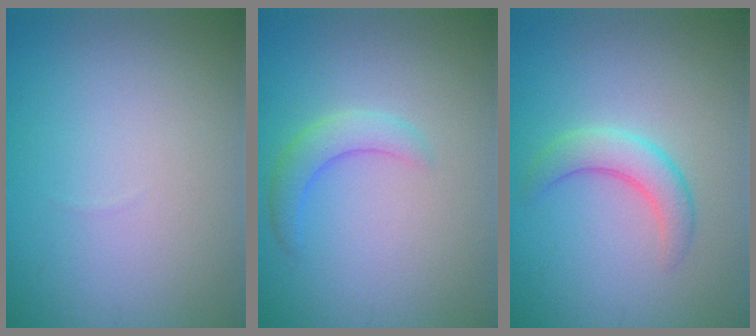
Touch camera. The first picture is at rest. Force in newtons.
{"total": 2.4, "press": 2.4, "slide": 0.1}
{"total": 2.9, "press": 2.9, "slide": 0.2}